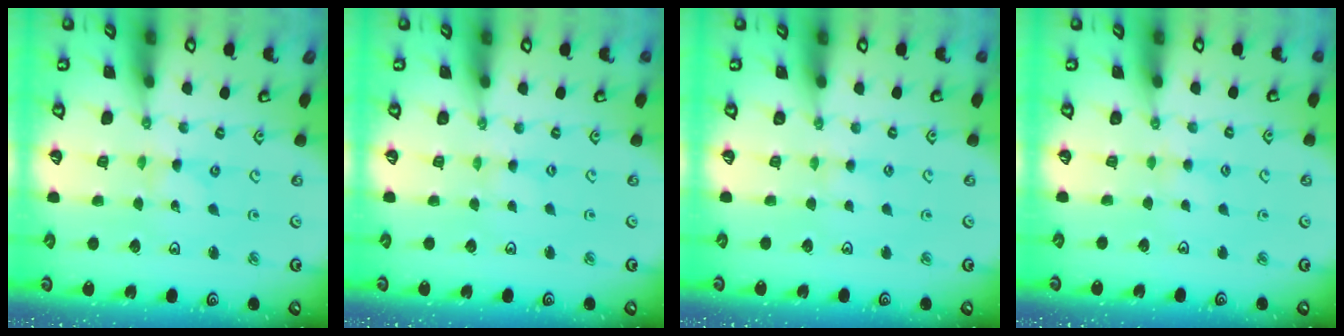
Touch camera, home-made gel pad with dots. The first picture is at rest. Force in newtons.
{"total": 0.0}
{"total": 2.1, "press": 2.1, "slide": 0.3}
{"total": 2.3, "press": 2.3, "slide": 0.3}